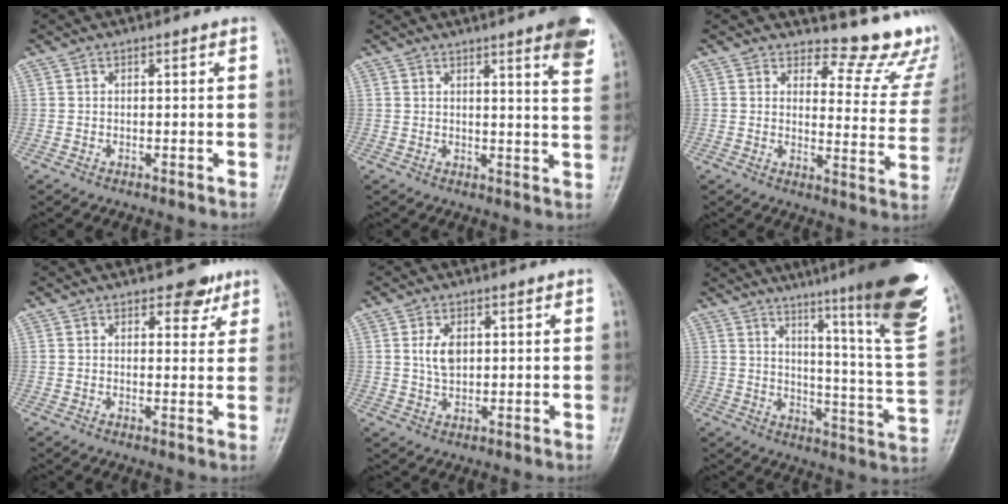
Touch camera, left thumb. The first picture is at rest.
{"total": 9.1, "force": [5.7, 1.0, 7.1], "torque": [-0.074, -0.025, 0.061]}
{"total": 14.9, "force": [13.5, 5.2, 3.5], "torque": [0.012, -0.134, 0.135]}
{"total": 4.6, "force": [3.2, 2.5, 2.1], "torque": [0.001, -0.016, 0.041]}
{"total": 4.5, "force": [1.1, 2.7, 3.4], "torque": [-0.056, -0.005, 0.024]}
{"total": 26.5, "force": [17.5, 1.7, 19.8], "torque": [-0.255, -0.104, 0.239]}